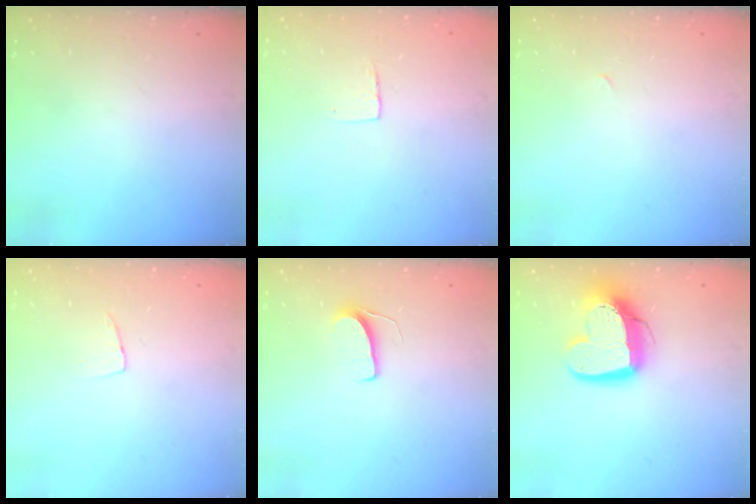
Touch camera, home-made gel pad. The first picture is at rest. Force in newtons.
{"total": 4.5, "press": 4.5, "slide": 0.4}
{"total": 0.0}
{"total": 2.9, "press": 2.9, "slide": 0.1}
{"total": 6.2, "press": 6.2, "slide": 0.5}
{"total": 14.0, "press": 13.9, "slide": 1.7}